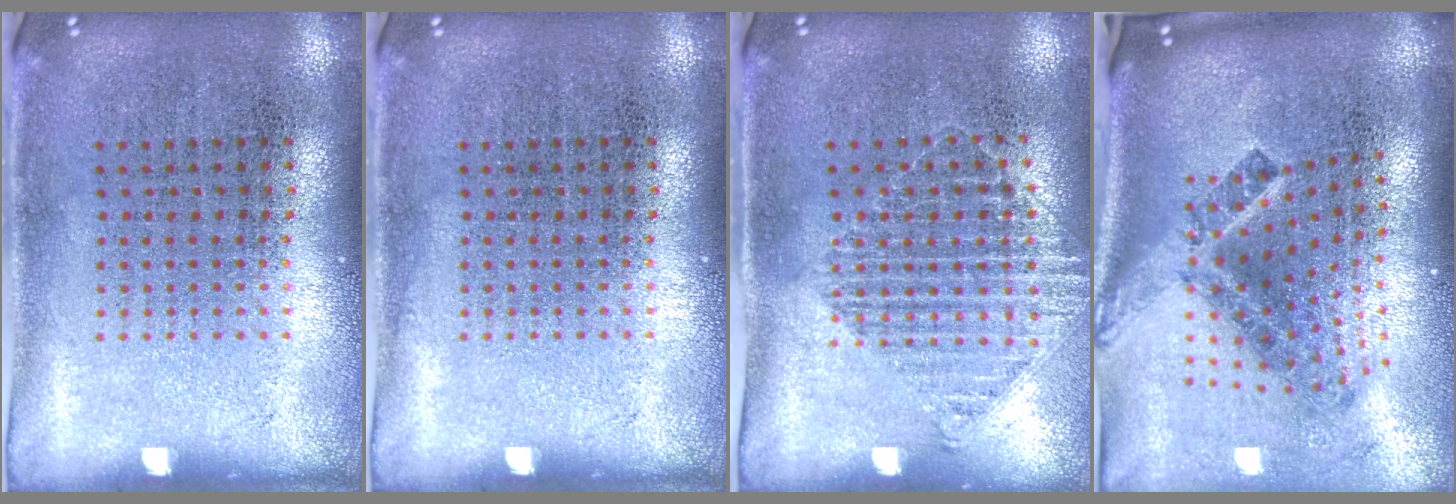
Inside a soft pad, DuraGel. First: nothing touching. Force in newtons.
{"total": 0.0}
{"total": 1.3, "press": 1.2, "slide": 0.5}
{"total": 2.9, "press": 1.7, "slide": 2.4}